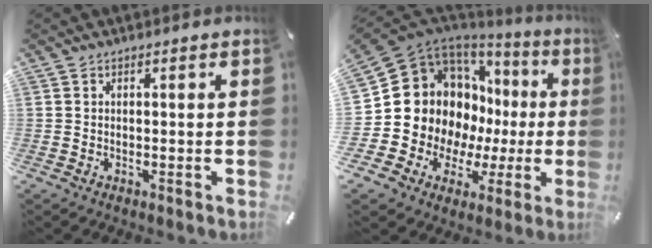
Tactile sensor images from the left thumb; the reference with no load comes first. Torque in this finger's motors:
{"motor_torque": [1.41, 3.60, 1.09, 0.76, 0.17]}